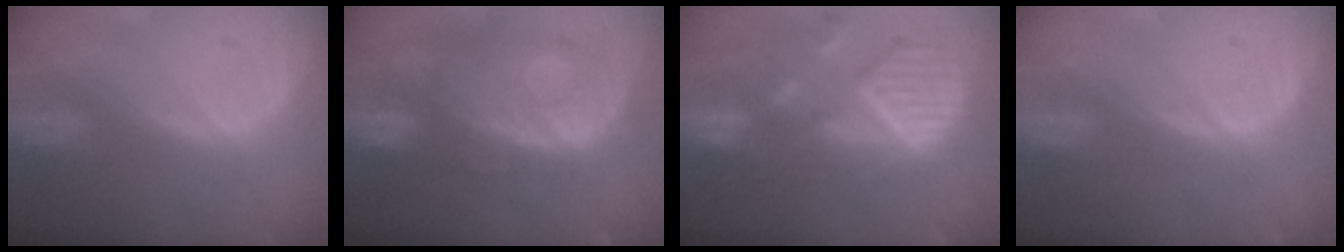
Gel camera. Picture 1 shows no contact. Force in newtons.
{"total": 12.1, "press": 10.1, "slide": 6.7}
{"total": 11.9, "press": 10.6, "slide": 5.4}
{"total": 0.0}